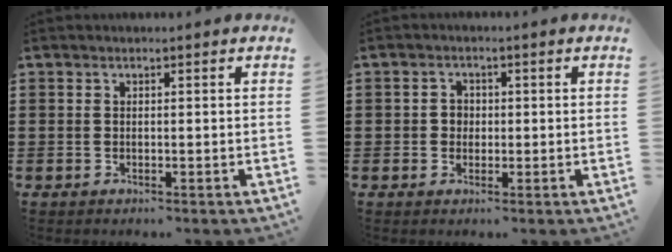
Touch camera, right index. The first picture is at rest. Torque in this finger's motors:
{"motor_torque": [0.43, -0.09, 0.18, 0.03]}